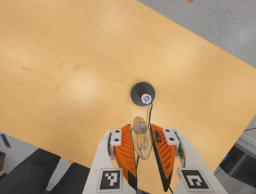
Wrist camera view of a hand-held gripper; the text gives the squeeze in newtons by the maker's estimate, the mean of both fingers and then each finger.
{"total": 12.6, "left": 13.5, "right": 11.7}